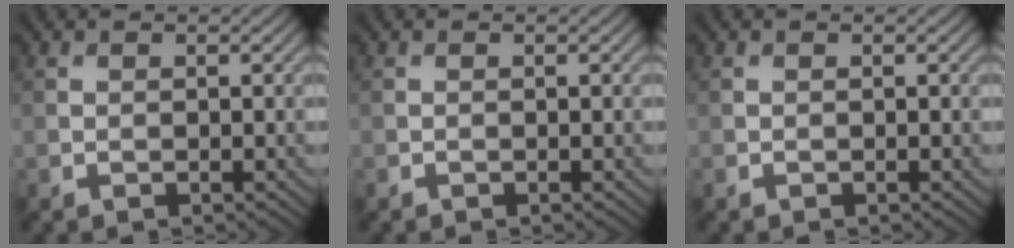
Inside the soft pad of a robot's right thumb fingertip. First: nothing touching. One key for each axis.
{"total": 0.0}
{"total": 0.0}